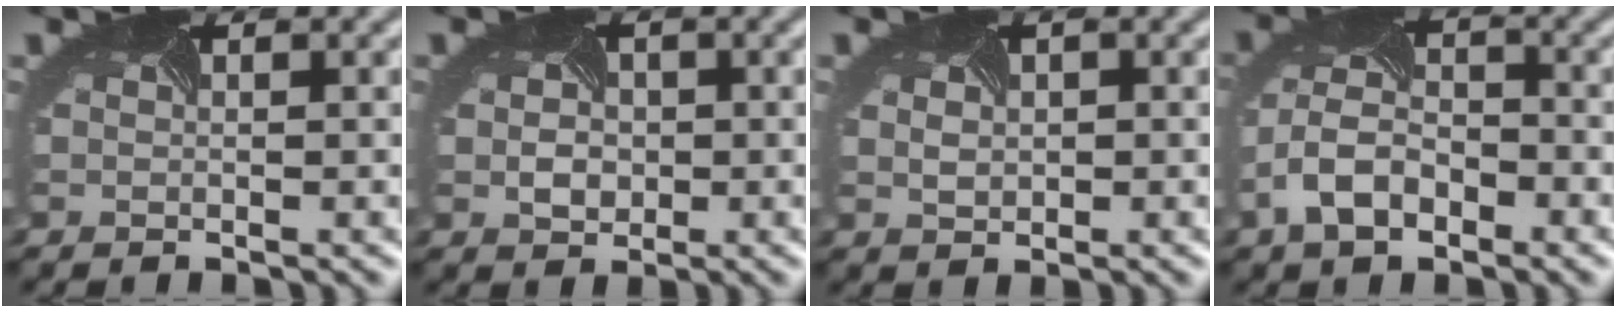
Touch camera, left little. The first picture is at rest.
{"total": 1.9, "force": [-0.2, 1.6, 1.0], "torque": [-0.022, 0.000, -0.006]}
{"total": 1.4, "force": [0.1, 1.2, 0.7], "torque": [-0.015, 0.005, 0.011]}
{"total": 5.4, "force": [-2.7, 3.2, 3.4], "torque": [-0.080, 0.000, -0.058]}